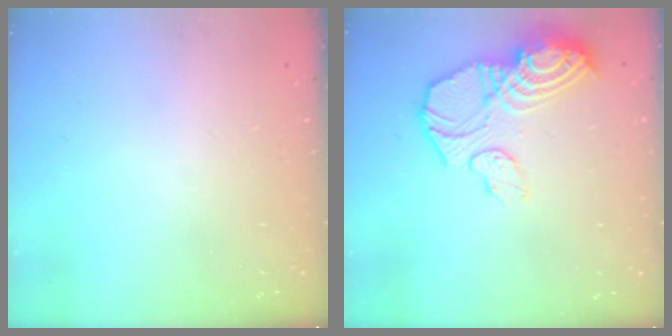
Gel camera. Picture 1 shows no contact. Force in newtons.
{"total": 14.8, "press": 14.8, "slide": 1.3}